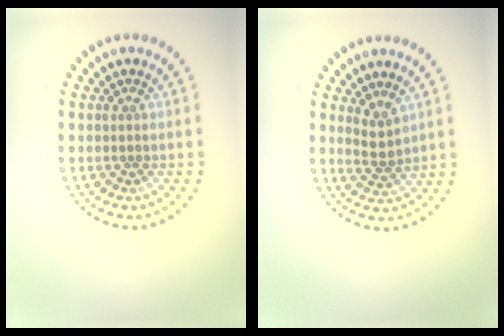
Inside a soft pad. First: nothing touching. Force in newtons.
{"total": 1.9, "press": 1.5, "slide": 1.1}